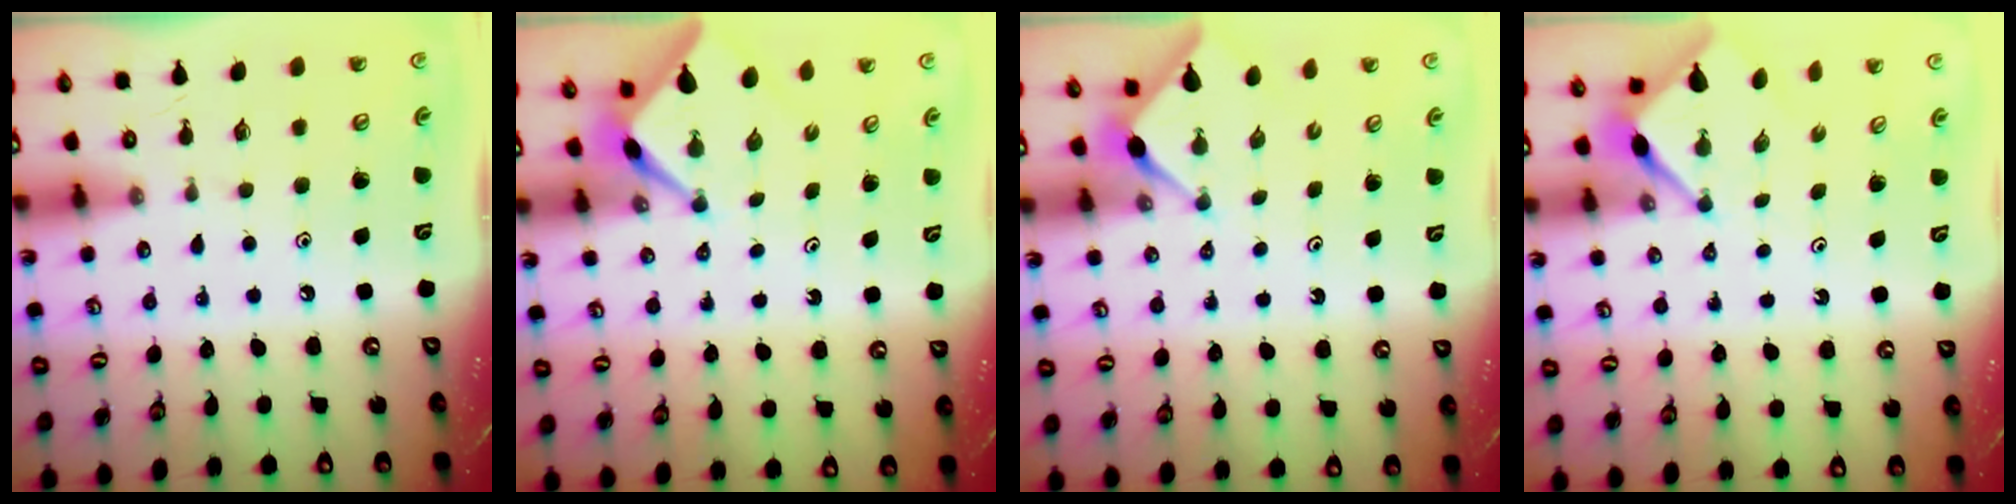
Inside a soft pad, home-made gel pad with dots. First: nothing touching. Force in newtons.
{"total": 2.6, "press": 2.6, "slide": 0.3}
{"total": 3.0, "press": 3.0, "slide": 0.3}
{"total": 3.0, "press": 2.9, "slide": 0.3}